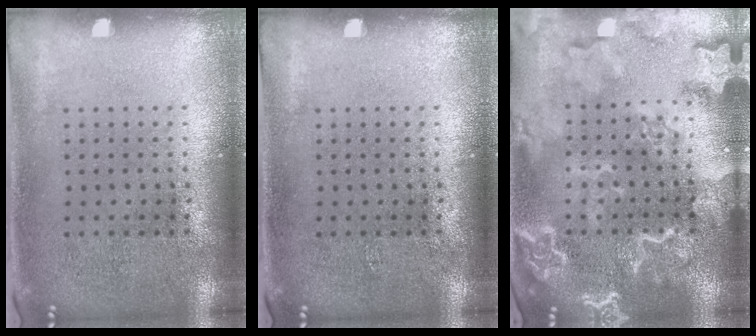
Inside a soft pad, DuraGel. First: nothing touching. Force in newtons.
{"total": 0.0}
{"total": 4.6, "press": 4.5, "slide": 0.6}